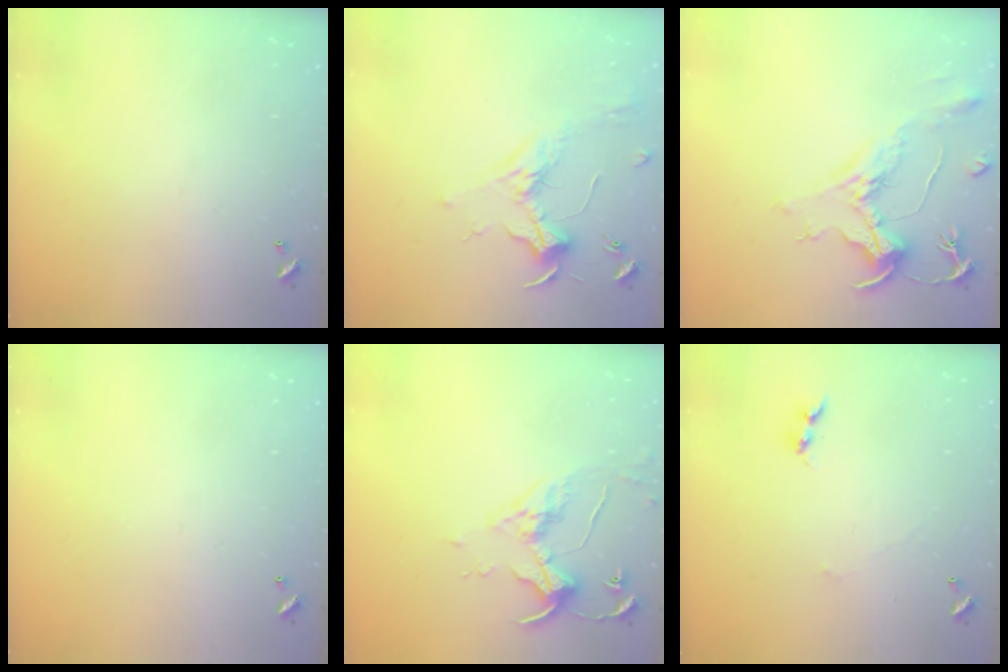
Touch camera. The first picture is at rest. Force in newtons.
{"total": 1.9, "press": 1.7, "slide": 0.8}
{"total": 2.2, "press": 1.7, "slide": 1.3}
{"total": 0.0}
{"total": 5.0, "press": 5.0, "slide": 0.7}
{"total": 1.4, "press": 1.3, "slide": 0.4}